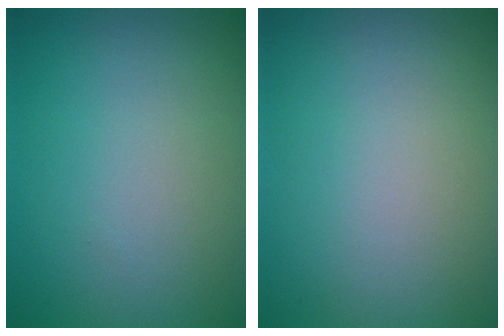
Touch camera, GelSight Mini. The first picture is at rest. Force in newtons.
{"total": 0.0}